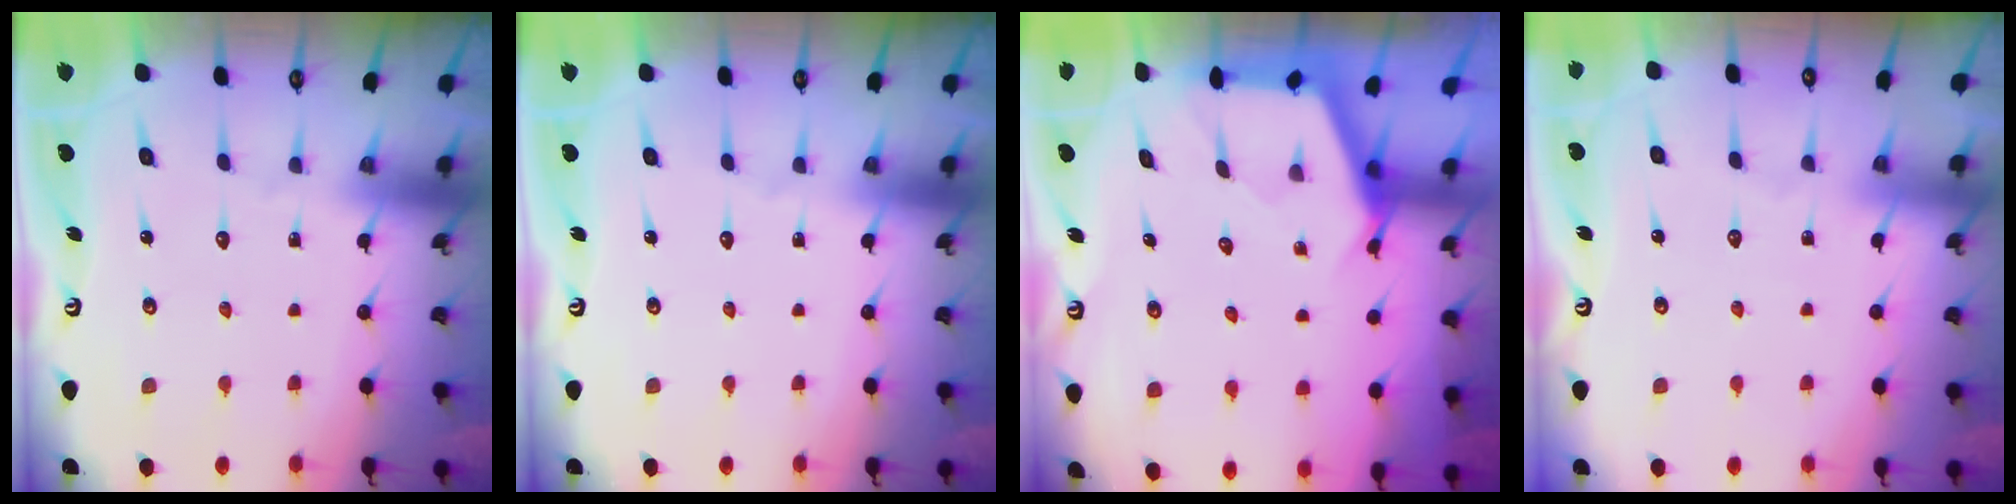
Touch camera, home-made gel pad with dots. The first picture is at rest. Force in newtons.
{"total": 0.0}
{"total": 2.6, "press": 2.5, "slide": 0.4}
{"total": 3.3, "press": 3.3, "slide": 0.4}